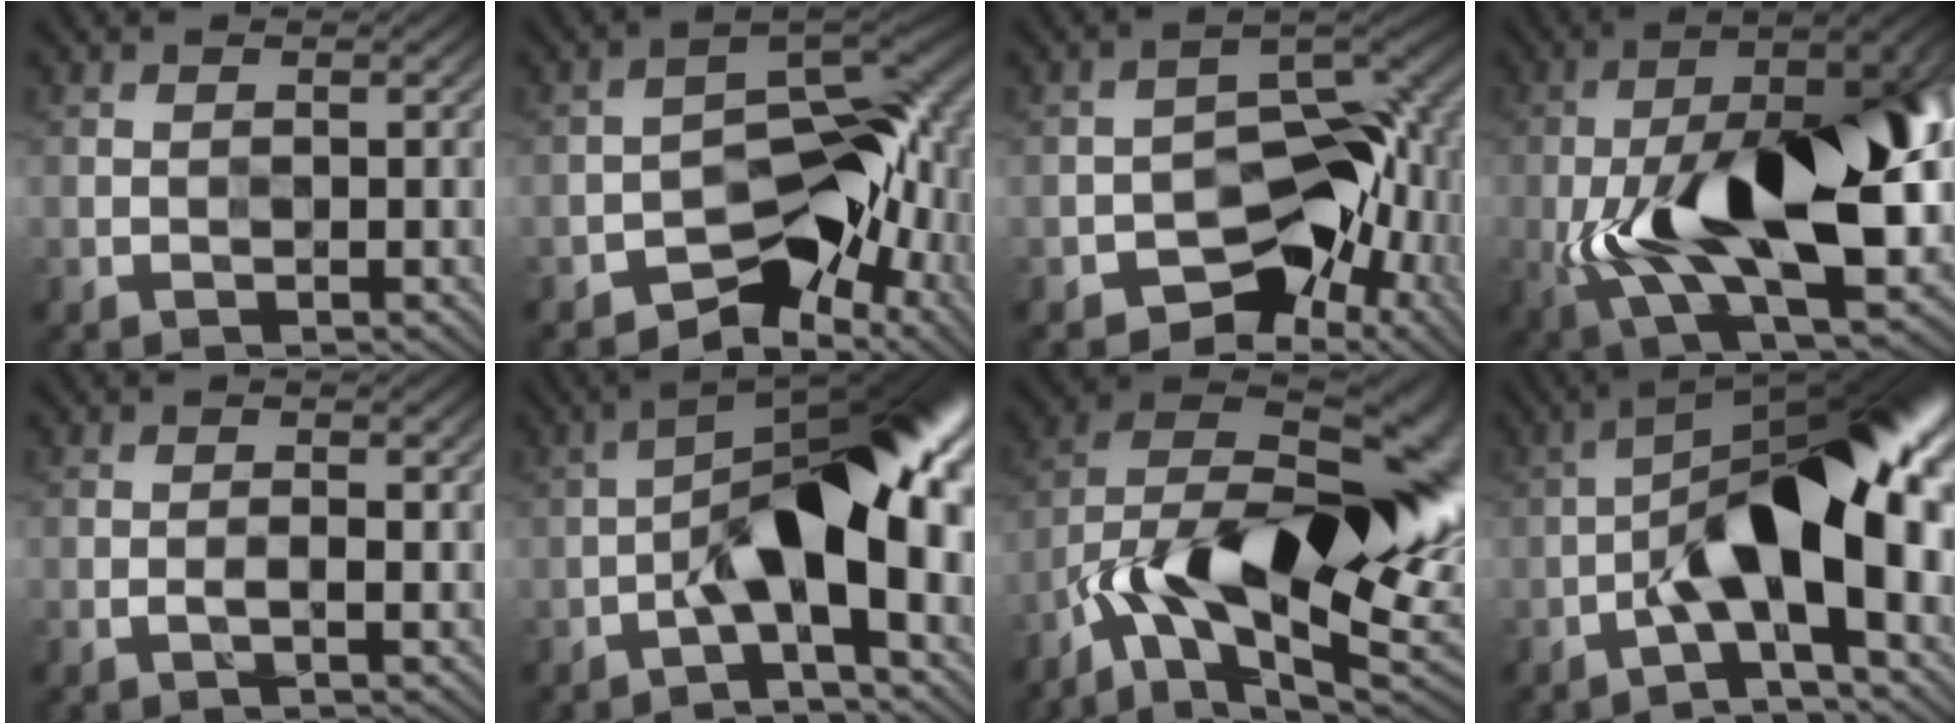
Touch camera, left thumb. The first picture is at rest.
{"total": 10.0, "force": [-5.0, 5.8, 6.4], "torque": [-0.067, -0.003, -0.090]}
{"total": 10.2, "force": [-4.2, 6.8, 6.4], "torque": [-0.068, -0.008, -0.072]}
{"total": 19.0, "force": [-2.3, 7.5, 17.3], "torque": [-0.300, 0.006, -0.039]}
{"total": 1.2, "force": [-0.3, 0.1, 1.2], "torque": [-0.020, 0.002, -0.008]}
{"total": 11.6, "force": [-2.3, 4.1, 10.6], "torque": [-0.172, 0.023, -0.041]}
{"total": 18.1, "force": [-5.4, 8.2, 15.1], "torque": [-0.249, 0.003, -0.100]}
{"total": 12.9, "force": [-2.4, 4.5, 11.9], "torque": [-0.192, 0.022, -0.042]}